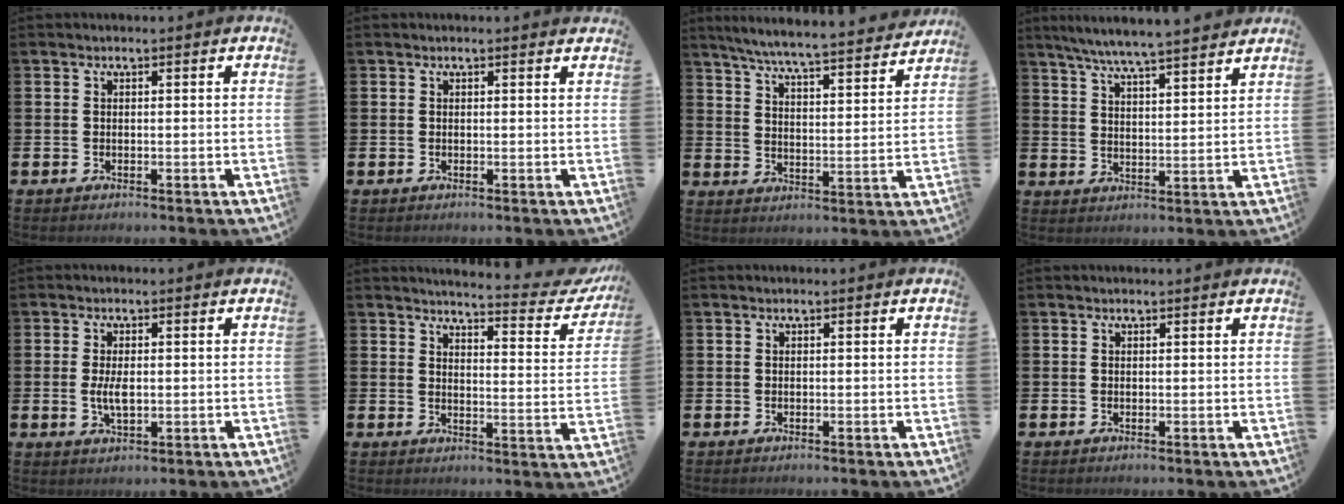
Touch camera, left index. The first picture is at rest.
{"total": 0.0}
{"total": 6.7, "force": [6.3, 0.0, 2.2], "torque": [-0.061, -0.050, 0.106]}
{"total": 6.5, "force": [6.2, -0.2, 1.9], "torque": [-0.064, -0.033, 0.111]}
{"total": 3.3, "force": [0.1, 1.5, 2.9], "torque": [-0.048, 0.000, -0.002]}
{"total": 4.2, "force": [4.1, 0.4, 1.1], "torque": [-0.019, -0.041, 0.060]}
{"total": 0.0}
{"total": 0.0}